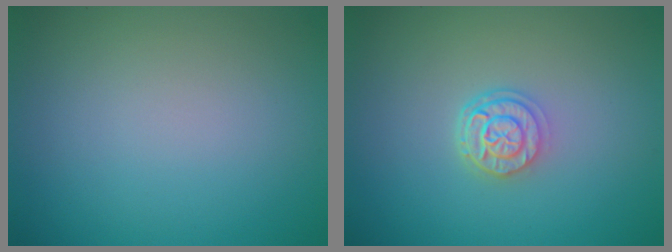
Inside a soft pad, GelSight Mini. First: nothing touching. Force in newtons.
{"total": 2.9, "press": 2.3, "slide": 1.8}